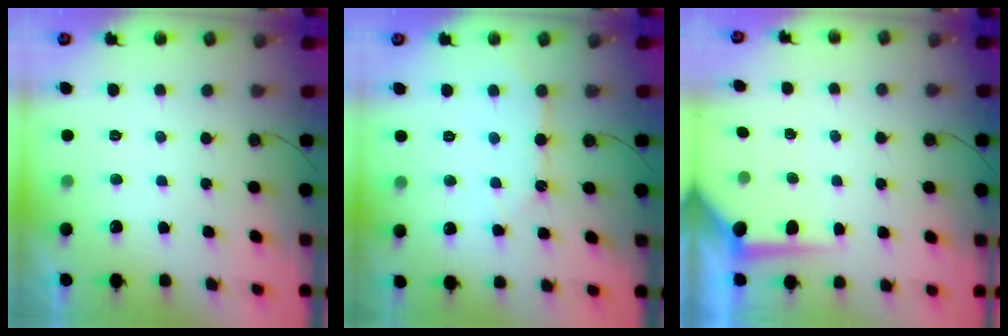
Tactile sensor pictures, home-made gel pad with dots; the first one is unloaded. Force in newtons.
{"total": 5.9, "press": 5.9, "slide": 0.4}
{"total": 5.5, "press": 5.5, "slide": 0.4}